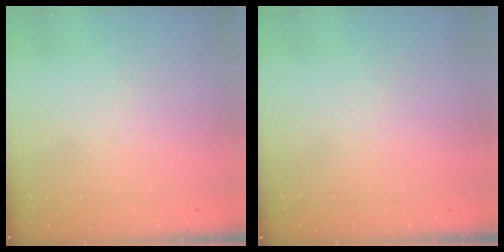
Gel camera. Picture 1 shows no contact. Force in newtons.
{"total": 0.0}